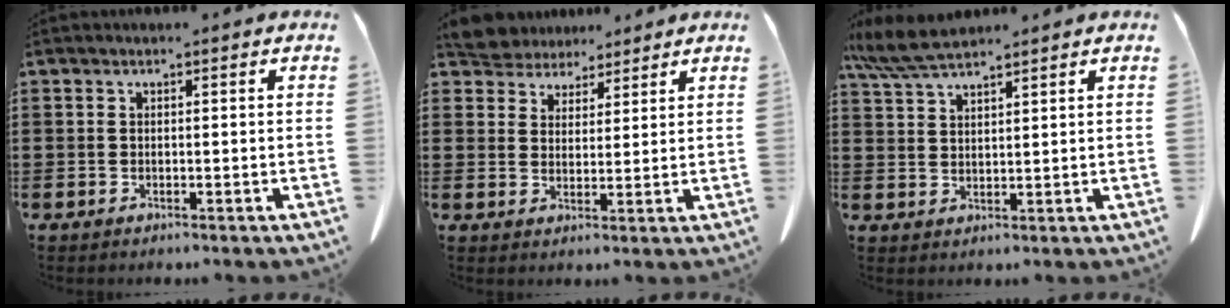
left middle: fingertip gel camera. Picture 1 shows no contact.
{"total": 5.1, "force": [4.7, 1.9, 0.1], "torque": [-0.026, -0.015, 0.088]}
{"total": 5.8, "force": [4.9, 0.7, 3.0], "torque": [-0.072, -0.012, 0.094]}